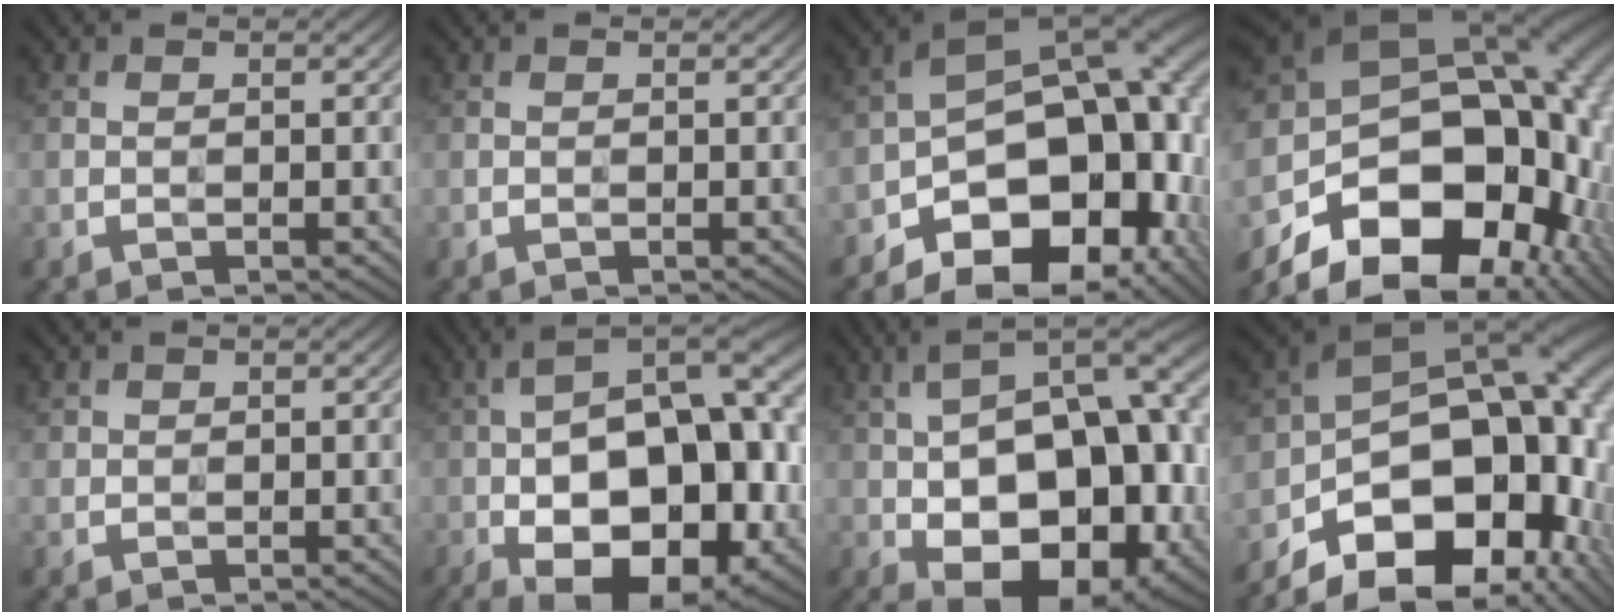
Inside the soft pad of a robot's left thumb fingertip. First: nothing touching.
{"total": 0.0}
{"total": 18.7, "force": [-7.4, 11.5, 12.7], "torque": [-0.150, -0.015, -0.108]}
{"total": 22.0, "force": [-5.7, 14.3, 15.8], "torque": [-0.289, -0.040, -0.066]}
{"total": 0.9, "force": [0.5, 0.7, 0.1], "torque": [-0.003, -0.004, 0.012]}
{"total": 21.1, "force": [-5.2, 10.2, 17.7], "torque": [-0.269, 0.007, -0.093]}
{"total": 20.5, "force": [-3.7, 11.3, 16.7], "torque": [-0.254, -0.010, -0.049]}
{"total": 21.8, "force": [-10.3, 13.5, 13.7], "torque": [-0.219, -0.037, -0.130]}